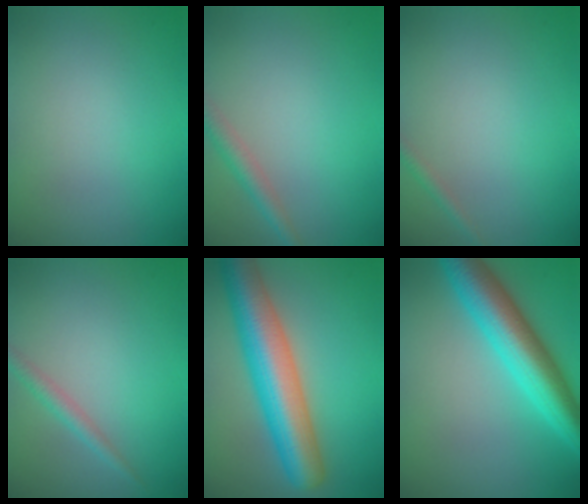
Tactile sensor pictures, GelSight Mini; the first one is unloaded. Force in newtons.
{"total": 2.2, "press": 2.2, "slide": 0.0}
{"total": 0.9, "press": 0.9, "slide": 0.0}
{"total": 1.6, "press": 1.6, "slide": 0.0}
{"total": 9.6, "press": 9.6, "slide": 0.3}
{"total": 7.6, "press": 7.6, "slide": 0.2}